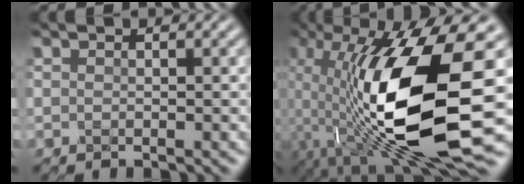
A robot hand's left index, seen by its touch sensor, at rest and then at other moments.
{"total": 15.1, "force": [-3.1, 4.1, 14.1], "torque": [-0.263, -0.016, -0.059]}